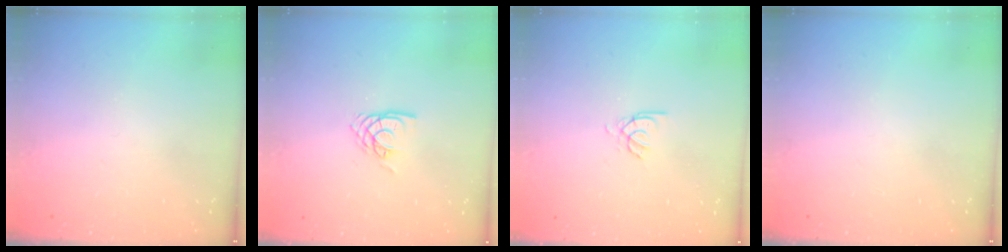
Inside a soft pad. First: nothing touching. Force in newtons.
{"total": 6.0, "press": 5.9, "slide": 0.4}
{"total": 2.4, "press": 2.3, "slide": 0.4}
{"total": 0.0}